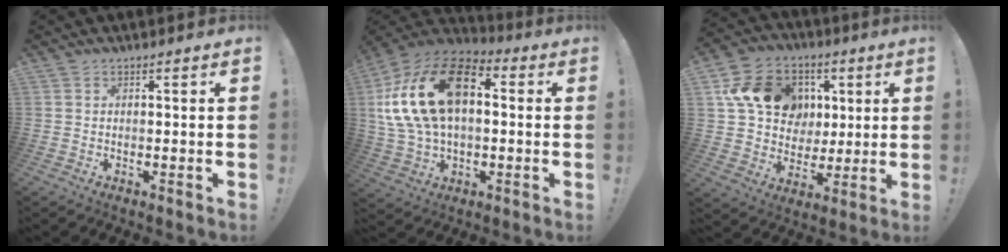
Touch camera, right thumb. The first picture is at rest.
{"total": 23.8, "force": [5.2, 14.6, 18.0], "torque": [-0.337, -0.006, 0.094]}
{"total": 18.4, "force": [5.6, 15.2, 8.7], "torque": [-0.124, 0.000, 0.130]}